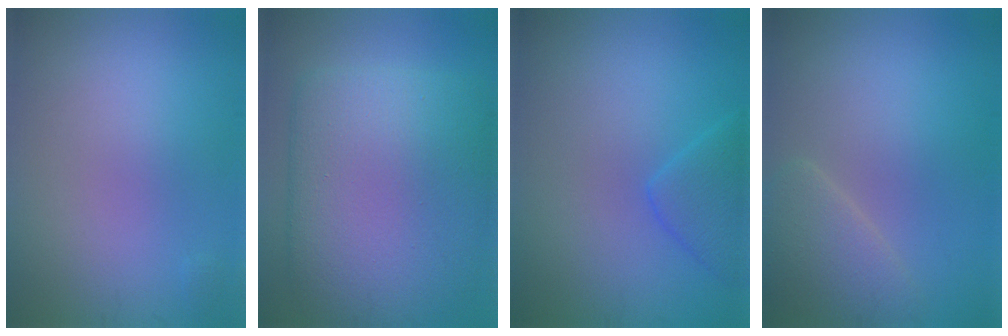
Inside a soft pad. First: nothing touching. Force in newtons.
{"total": 13.4, "press": 13.4, "slide": 0.3}
{"total": 2.3, "press": 2.3, "slide": 0.3}
{"total": 2.5, "press": 2.5, "slide": 0.1}